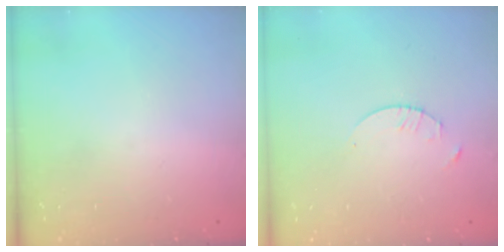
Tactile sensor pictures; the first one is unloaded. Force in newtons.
{"total": 1.3, "press": 1.3, "slide": 0.2}